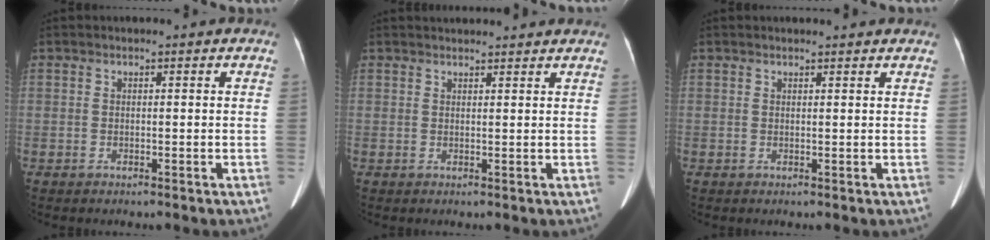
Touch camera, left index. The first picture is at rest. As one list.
[{"total": 6.8, "force": [6.6, 0.6, 1.7], "torque": [-0.020, 0.030, 0.072]}, {"total": 3.5, "force": [3.3, 0.5, 0.9], "torque": [-0.014, 0.012, 0.035]}]